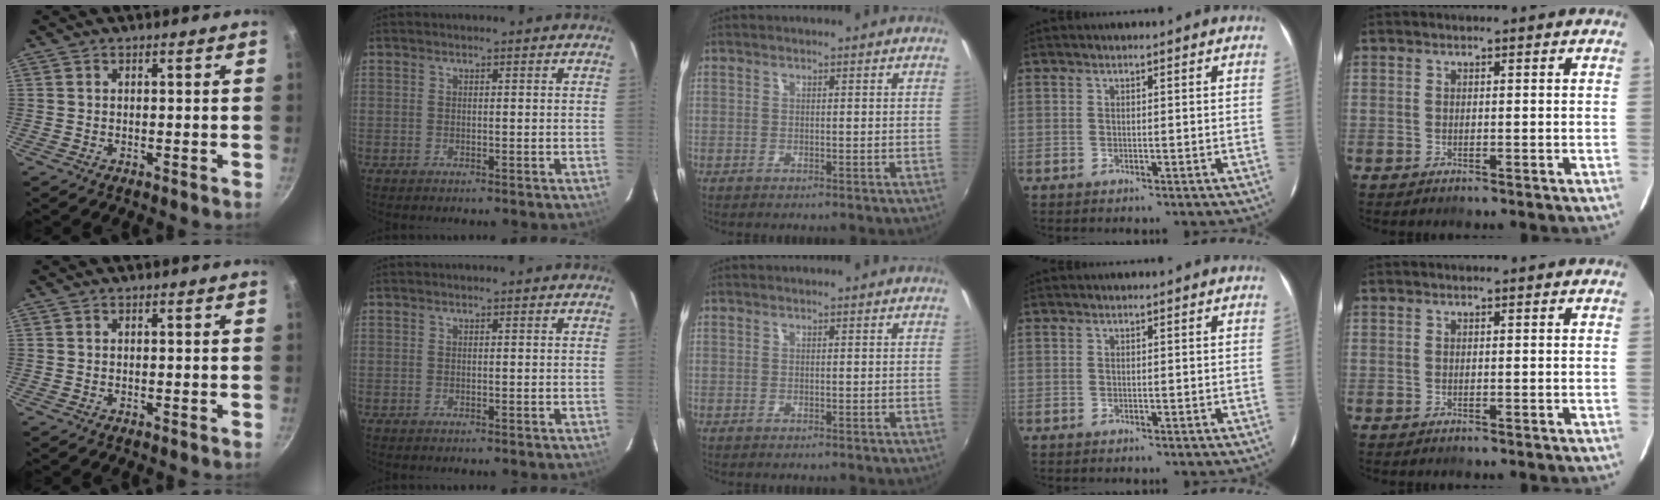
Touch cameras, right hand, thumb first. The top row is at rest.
{}